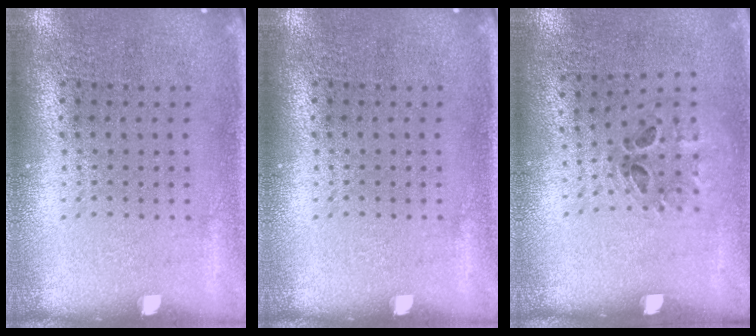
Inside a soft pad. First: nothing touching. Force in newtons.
{"total": 0.0}
{"total": 1.2, "press": 0.6, "slide": 1.0}